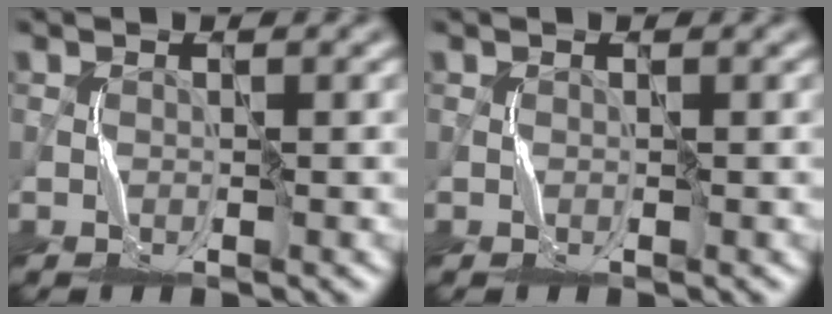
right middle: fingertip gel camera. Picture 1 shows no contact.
{"total": 0.0}